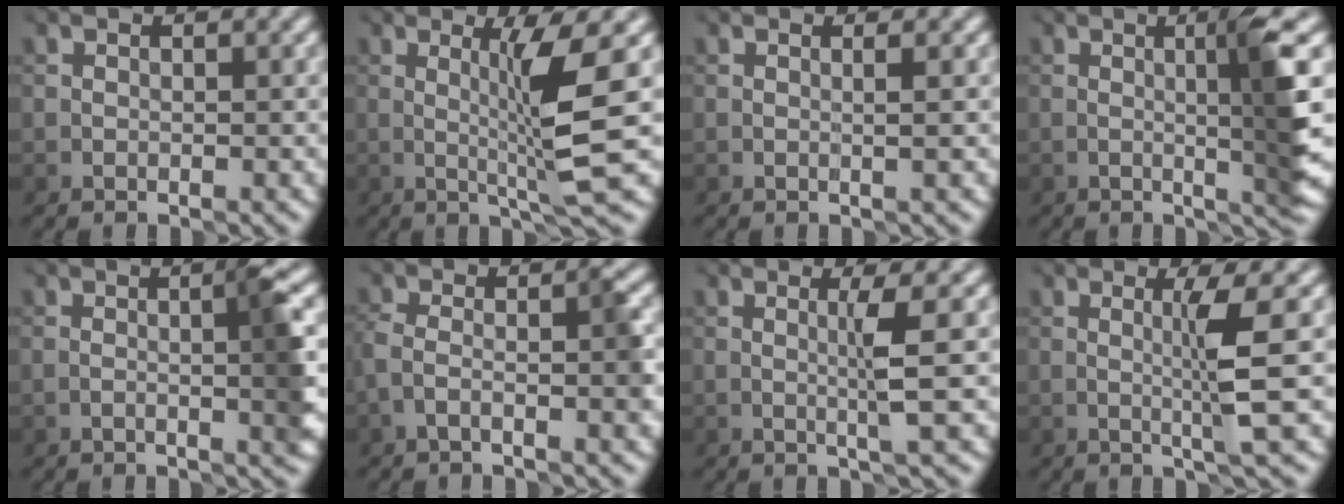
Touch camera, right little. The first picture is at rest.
{"total": 5.5, "force": [0.7, 0.0, 5.5], "torque": [-0.102, -0.002, 0.015]}
{"total": 1.3, "force": [0.6, 0.1, 1.2], "torque": [-0.002, -0.002, -0.002]}
{"total": 5.6, "force": [0.6, 0.2, 5.5], "torque": [-0.086, 0.005, 0.014]}
{"total": 3.5, "force": [-0.1, 0.3, 3.5], "torque": [-0.055, 0.005, -0.003]}
{"total": 3.2, "force": [-1.3, 0.8, 2.8], "torque": [-0.061, 0.007, -0.032]}
{"total": 2.5, "force": [0.4, -0.3, 2.4], "torque": [-0.047, -0.001, 0.009]}
{"total": 3.5, "force": [0.5, -0.3, 3.4], "torque": [-0.062, -0.001, 0.012]}